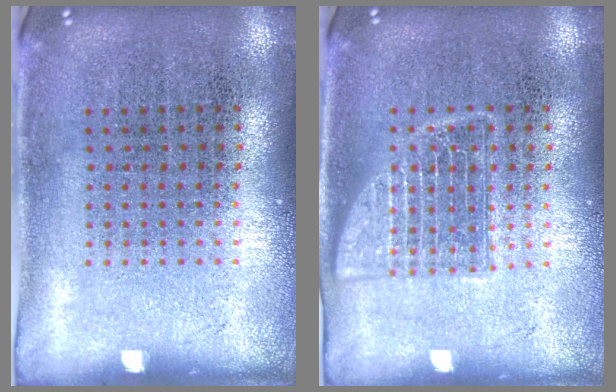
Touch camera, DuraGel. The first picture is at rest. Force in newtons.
{"total": 2.6, "press": 2.5, "slide": 0.4}